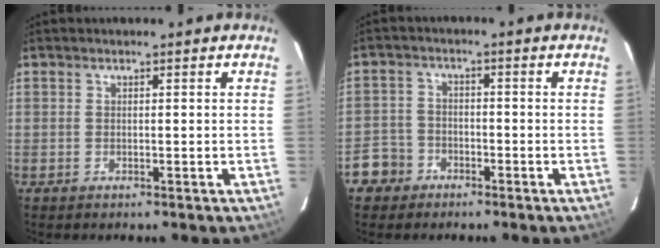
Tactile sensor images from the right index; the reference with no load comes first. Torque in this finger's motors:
{"motor_torque": [-1.08, -0.38, -1.05, -0.21]}